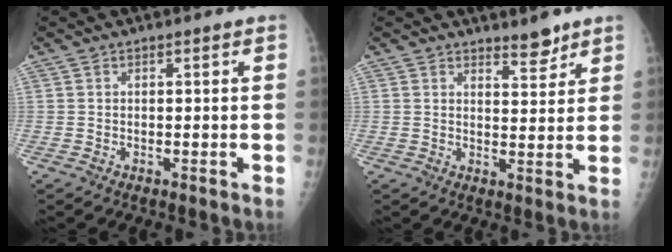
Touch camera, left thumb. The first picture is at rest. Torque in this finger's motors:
{"motor_torque": [-0.02, -0.01, 0.05, 0.09, -0.05]}